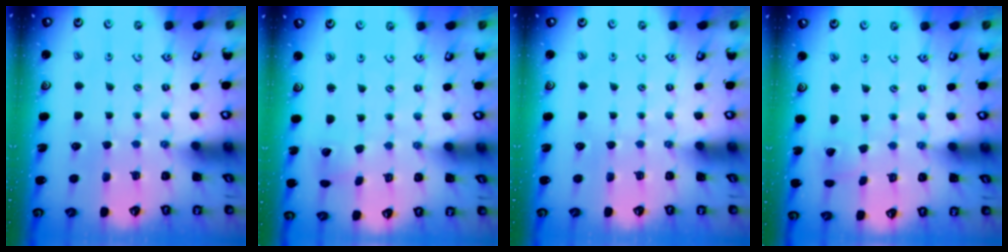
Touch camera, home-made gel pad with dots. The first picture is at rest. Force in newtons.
{"total": 2.6, "press": 2.6, "slide": 0.3}
{"total": 0.0}
{"total": 1.8, "press": 1.7, "slide": 0.1}